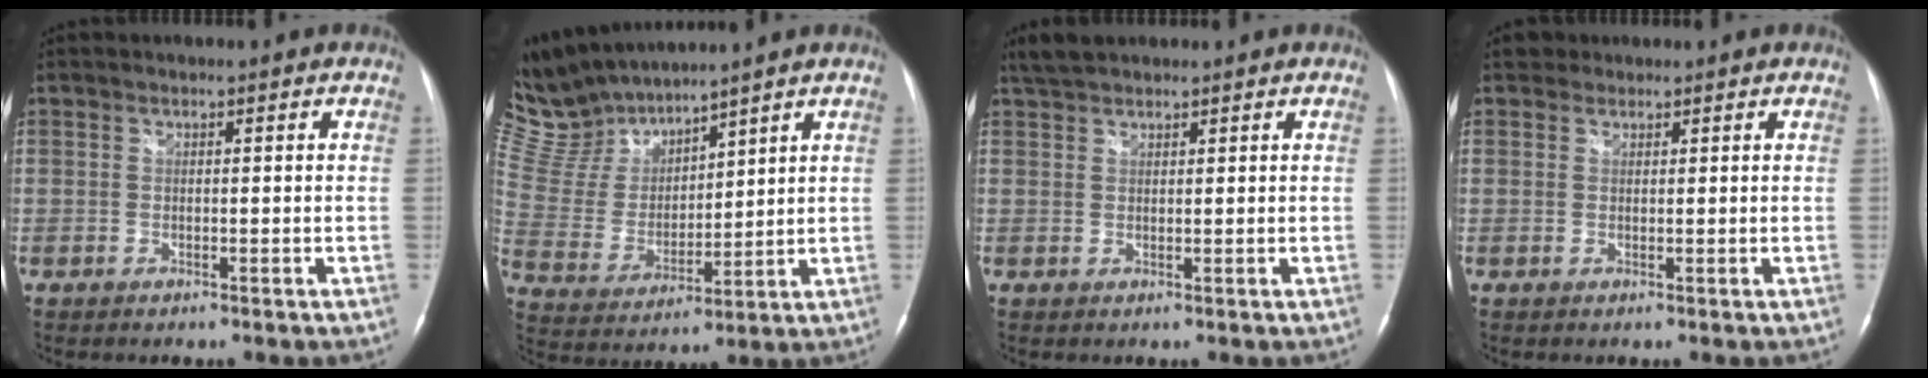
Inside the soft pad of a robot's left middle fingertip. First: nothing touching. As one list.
[{"total": 11.8, "force": [11.4, 2.1, 2.3], "torque": [-0.072, 0.010, 0.247]}, {"total": 3.2, "force": [2.8, 1.0, 1.2], "torque": [-0.026, 0.016, 0.054]}, {"total": 1.5, "force": [1.1, 1.0, -0.1], "torque": [0.009, 0.011, 0.011]}]